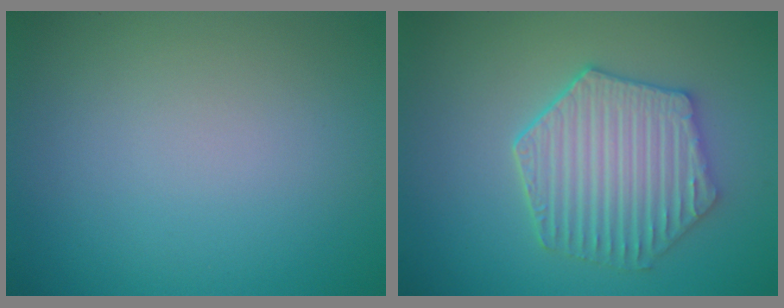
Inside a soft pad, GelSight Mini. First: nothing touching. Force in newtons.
{"total": 5.8, "press": 4.8, "slide": 3.3}